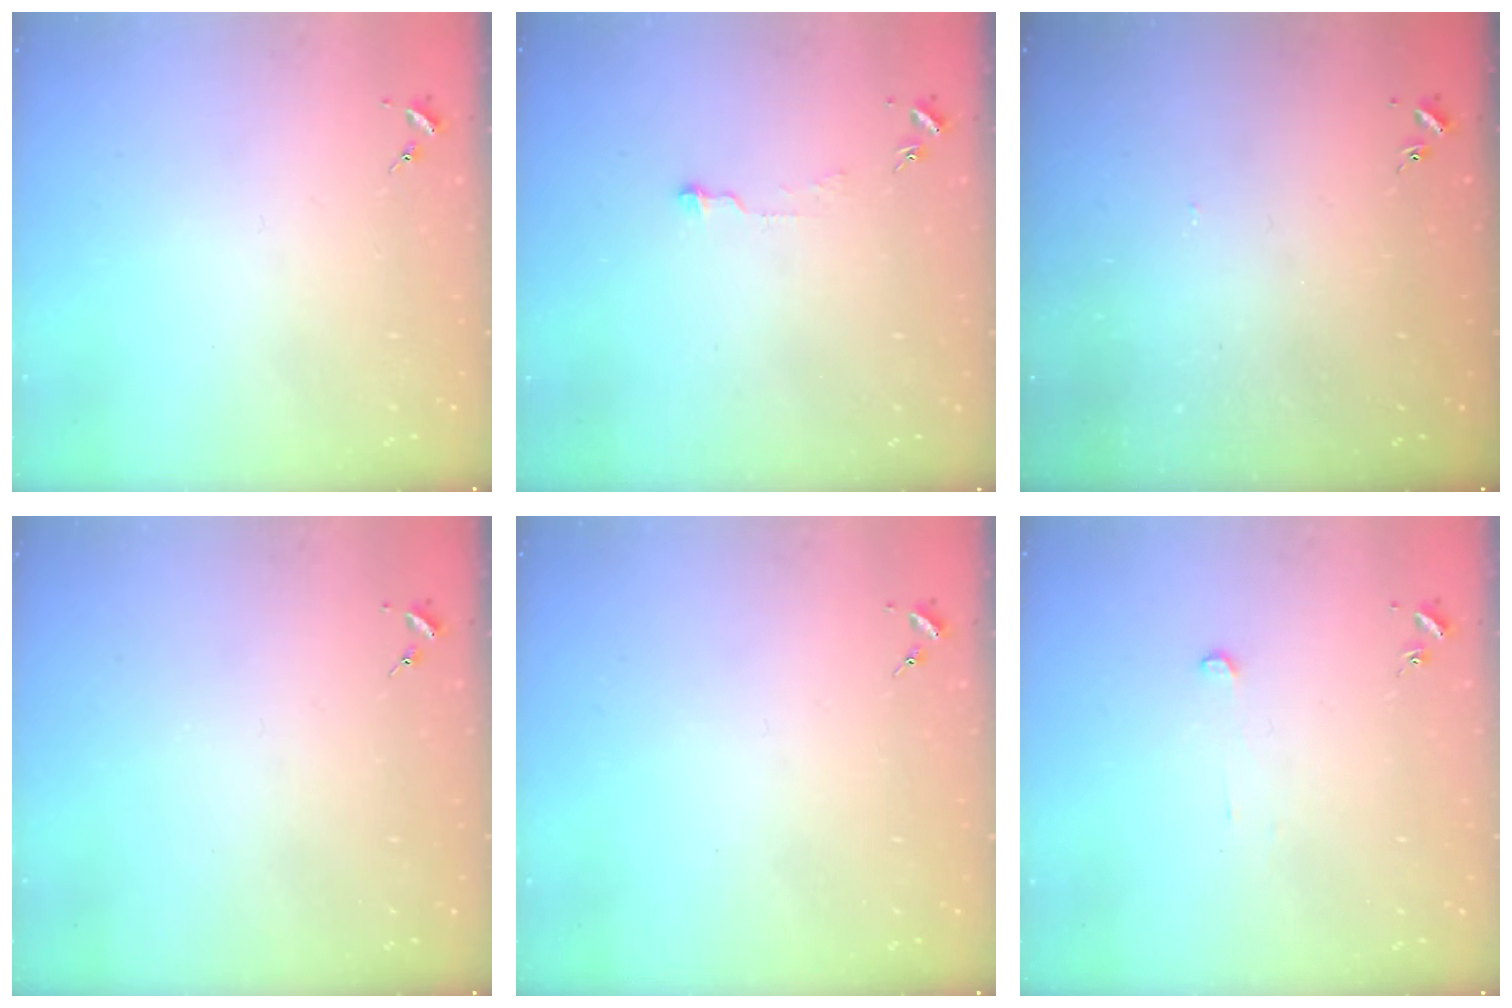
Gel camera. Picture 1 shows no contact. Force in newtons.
{"total": 4.4, "press": 4.4, "slide": 0.2}
{"total": 1.2, "press": 1.1, "slide": 0.1}
{"total": 0.0}
{"total": 0.0}
{"total": 2.6, "press": 2.6, "slide": 0.2}